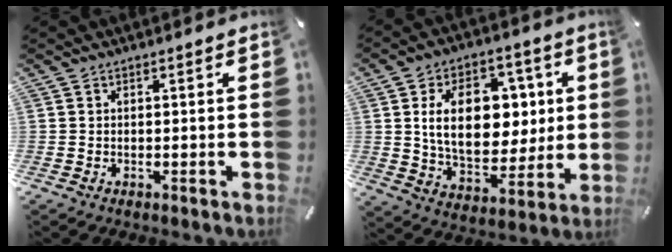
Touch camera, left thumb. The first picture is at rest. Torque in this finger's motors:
{"motor_torque": [2.56, 2.45, 1.48, -0.92, 0.54]}